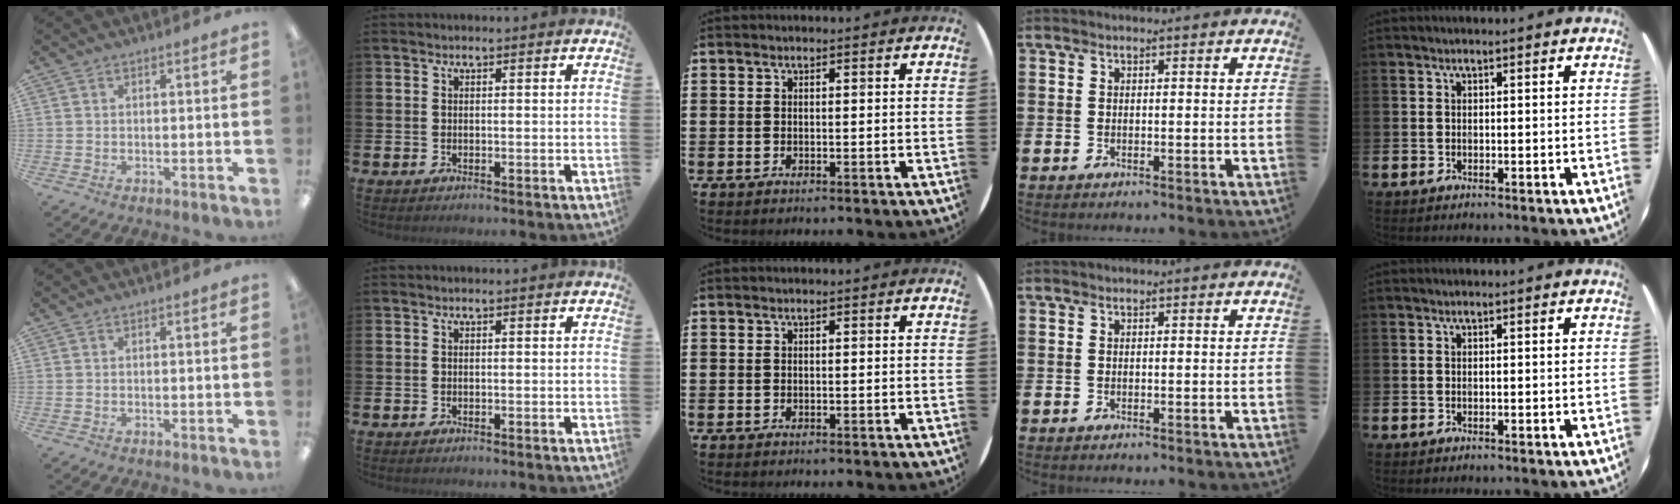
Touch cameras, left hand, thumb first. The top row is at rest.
{}